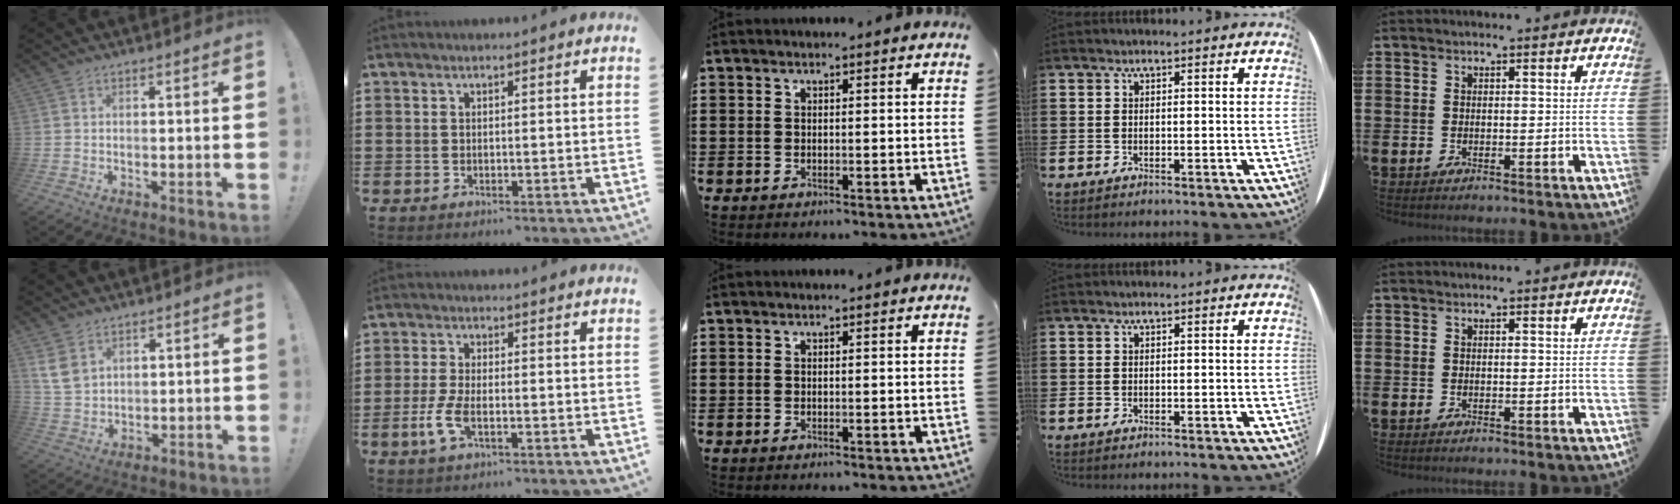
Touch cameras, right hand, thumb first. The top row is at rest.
{"thumb": {"total": 7.0, "force": [3.5, 4.7, 3.9], "torque": [-0.079, -0.007, 0.073]}, "index": {"total": 4.3, "force": [-1.5, 1.4, 3.8], "torque": [-0.091, -0.009, -0.033]}}